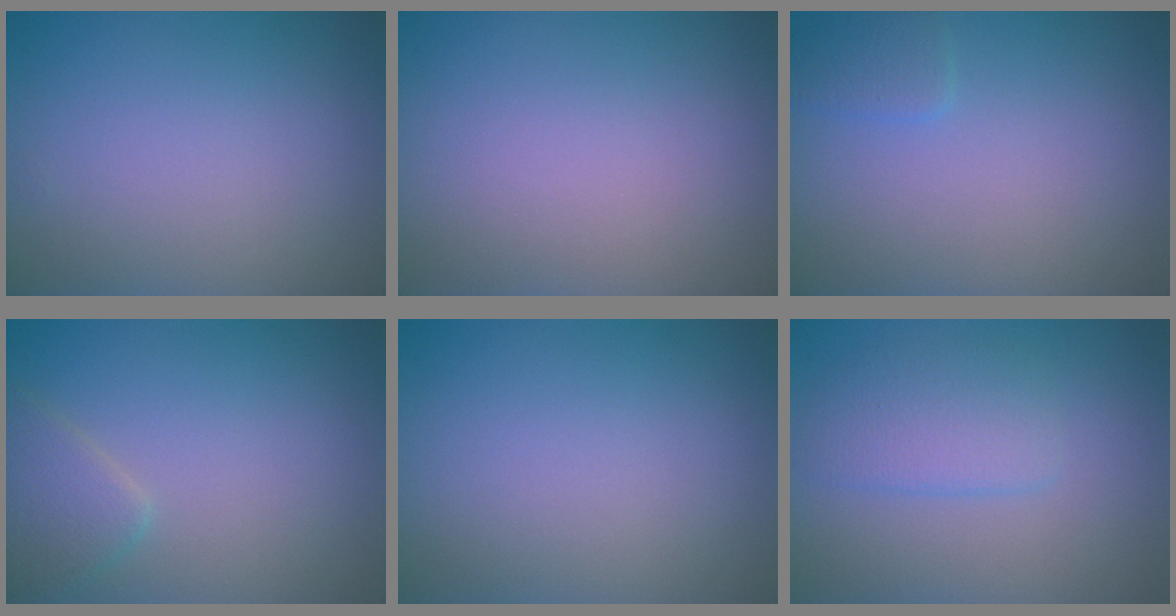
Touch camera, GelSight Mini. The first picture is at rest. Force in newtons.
{"total": 0.0}
{"total": 1.2, "press": 1.2, "slide": 0.1}
{"total": 2.7, "press": 2.7, "slide": 0.1}
{"total": 0.0}
{"total": 2.6, "press": 2.6, "slide": 0.0}